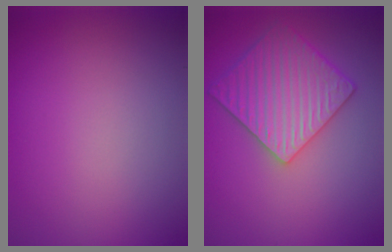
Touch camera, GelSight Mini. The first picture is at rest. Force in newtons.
{"total": 5.4, "press": 4.9, "slide": 2.4}